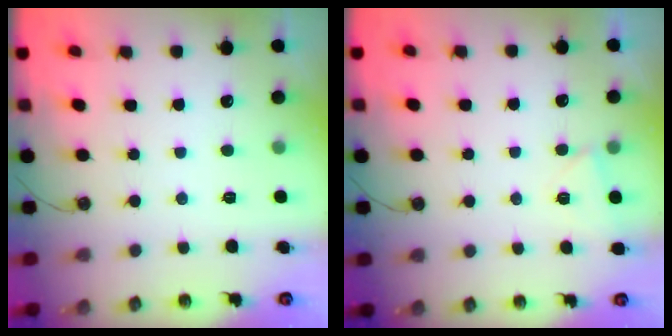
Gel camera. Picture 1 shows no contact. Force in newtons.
{"total": 3.4, "press": 2.1, "slide": 2.7}